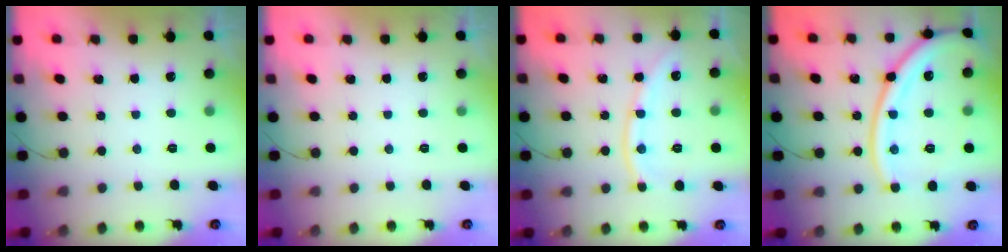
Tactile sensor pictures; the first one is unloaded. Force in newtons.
{"total": 0.0}
{"total": 10.9, "press": 10.9, "slide": 1.3}
{"total": 19.1, "press": 19.0, "slide": 2.4}